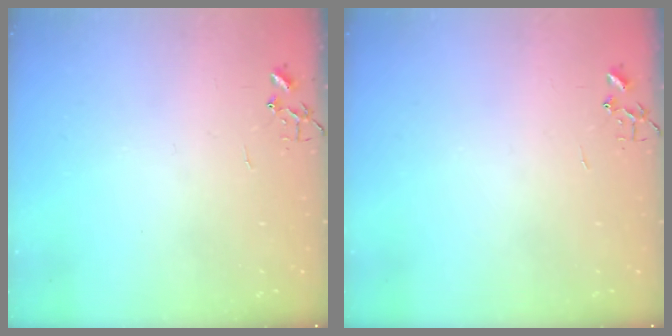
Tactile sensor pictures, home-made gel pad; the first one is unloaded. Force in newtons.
{"total": 0.0}